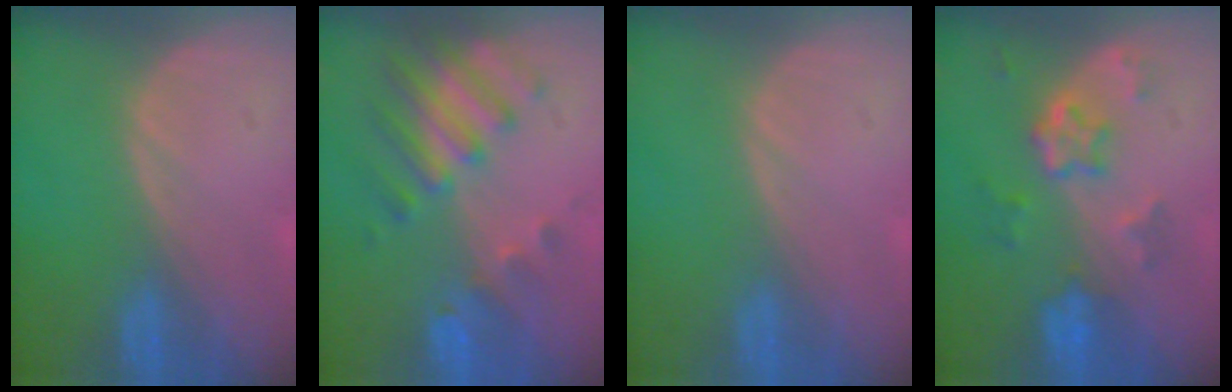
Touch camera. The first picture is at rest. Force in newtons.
{"total": 8.1, "press": 7.2, "slide": 3.8}
{"total": 0.0}
{"total": 6.0, "press": 5.4, "slide": 2.6}